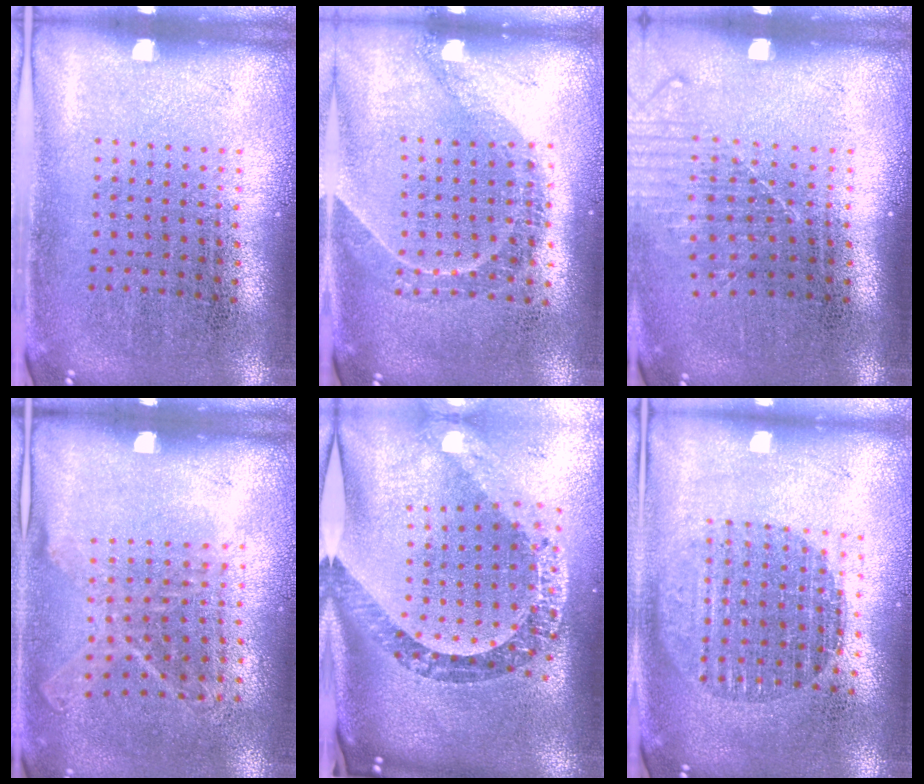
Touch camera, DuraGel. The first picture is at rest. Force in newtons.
{"total": 1.3, "press": 1.1, "slide": 0.6}
{"total": 1.3, "press": 1.0, "slide": 0.8}
{"total": 1.1, "press": 1.0, "slide": 0.5}
{"total": 3.3, "press": 2.2, "slide": 2.4}
{"total": 1.7, "press": 1.5, "slide": 0.8}